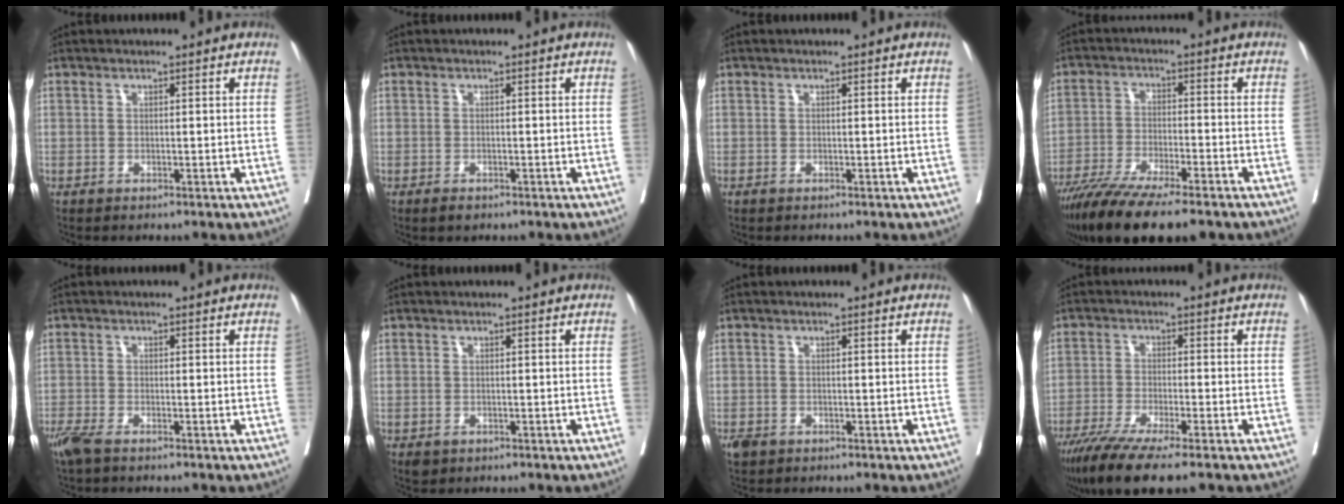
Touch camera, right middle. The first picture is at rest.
{"total": 1.9, "force": [-1.3, 0.8, 1.1], "torque": [-0.019, -0.002, -0.018]}
{"total": 0.0}
{"total": 15.9, "force": [-12.3, 2.5, 9.7], "torque": [-0.167, -0.036, -0.203]}
{"total": 3.8, "force": [-2.9, 0.8, 2.3], "torque": [-0.052, -0.012, -0.054]}
{"total": 1.7, "force": [-0.9, 1.3, 0.7], "torque": [-0.014, -0.002, -0.008]}
{"total": 1.9, "force": [-1.2, 1.2, 0.8], "torque": [-0.021, -0.002, -0.018]}
{"total": 10.9, "force": [-8.1, 0.6, 7.3], "torque": [-0.116, -0.026, -0.133]}